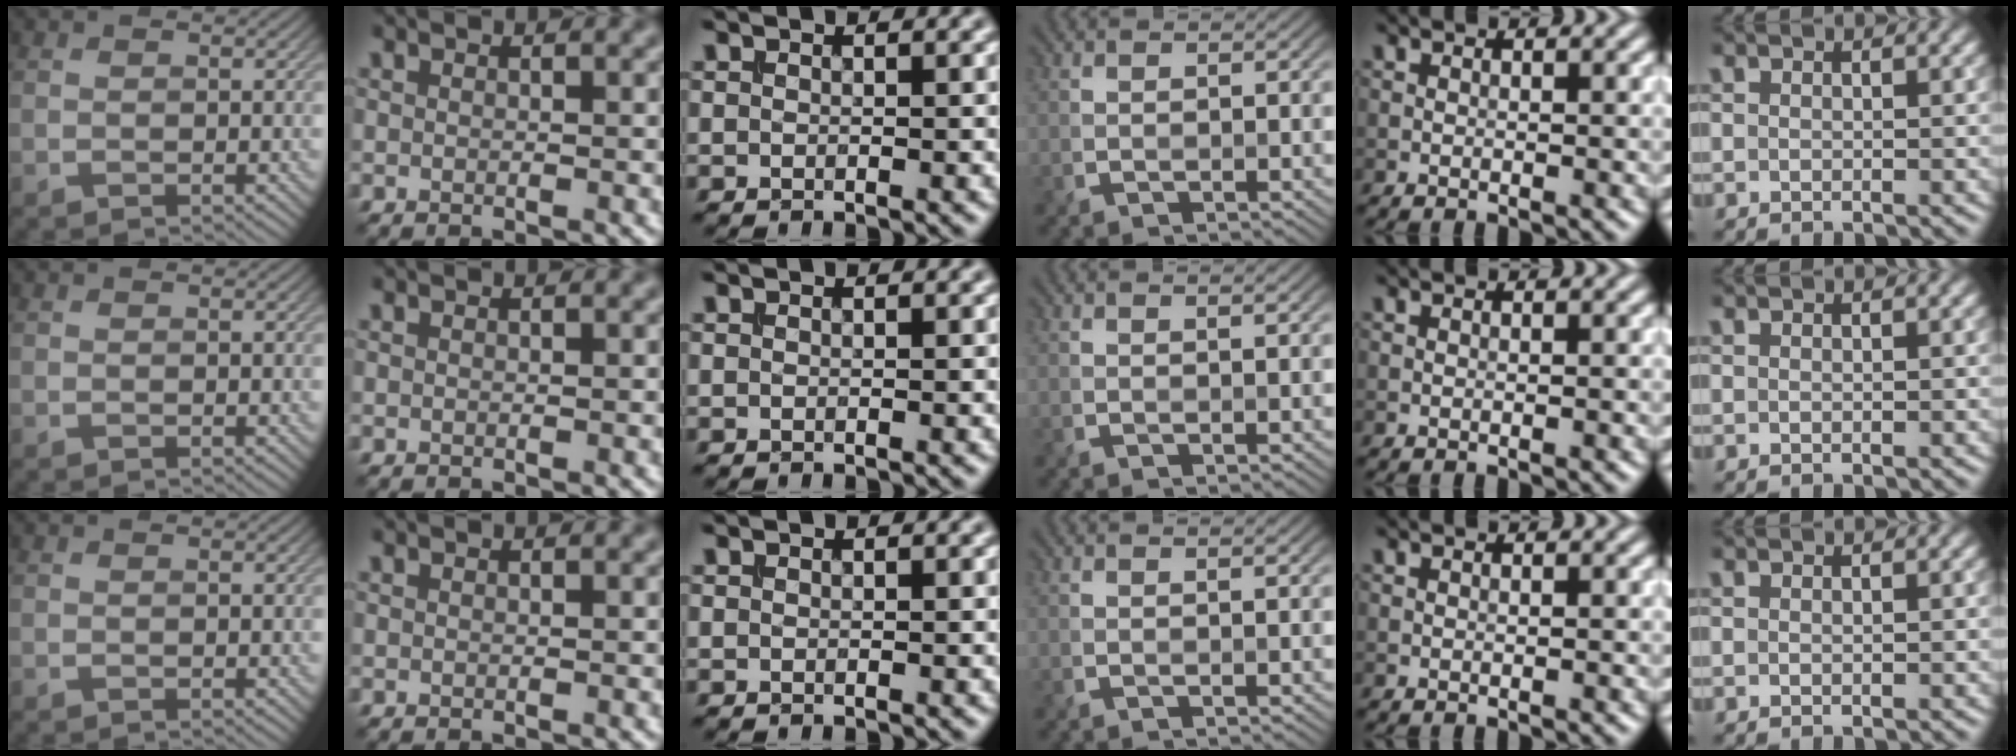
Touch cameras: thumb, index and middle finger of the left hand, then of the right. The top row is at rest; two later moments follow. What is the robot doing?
{"motion": "insert", "object": "bucket"}